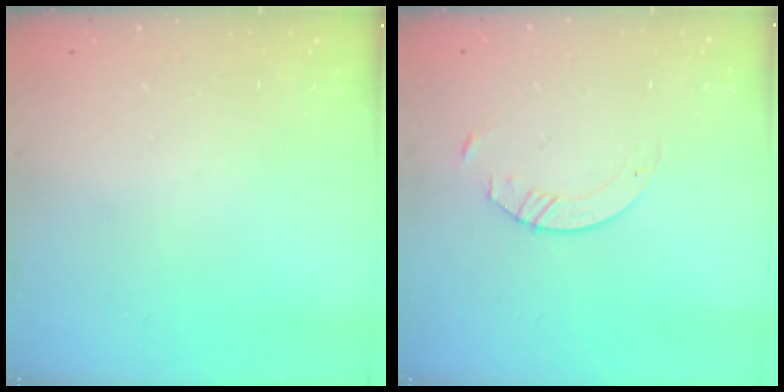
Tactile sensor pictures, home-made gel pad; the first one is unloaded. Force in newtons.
{"total": 2.9, "press": 2.9, "slide": 0.3}